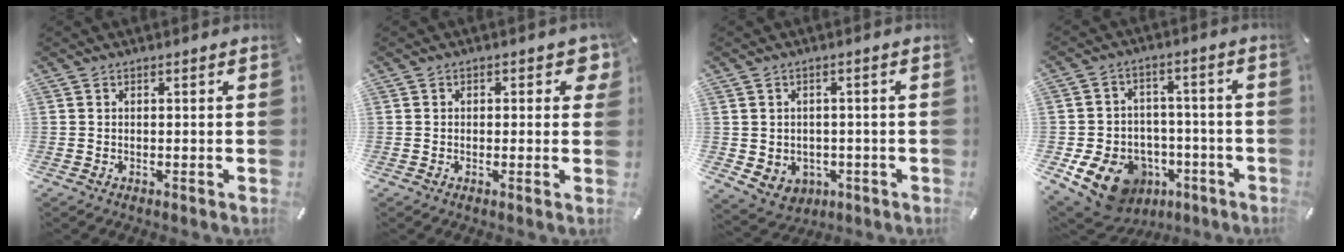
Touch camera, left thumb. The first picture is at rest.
{"total": 2.9, "force": [0.6, 1.9, 2.1], "torque": [-0.018, 0.001, 0.004]}
{"total": 4.4, "force": [-0.3, 4.3, 0.8], "torque": [-0.013, 0.002, -0.001]}
{"total": 14.8, "force": [-6.4, 11.6, 6.5], "torque": [-0.108, 0.037, -0.099]}